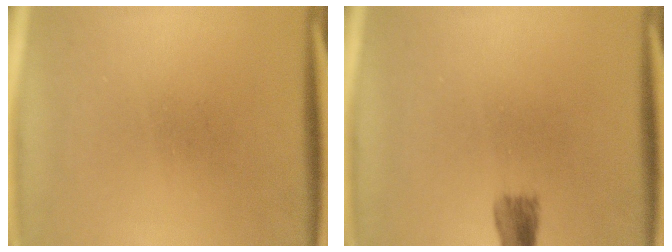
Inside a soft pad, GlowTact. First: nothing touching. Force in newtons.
{"total": 2.5}